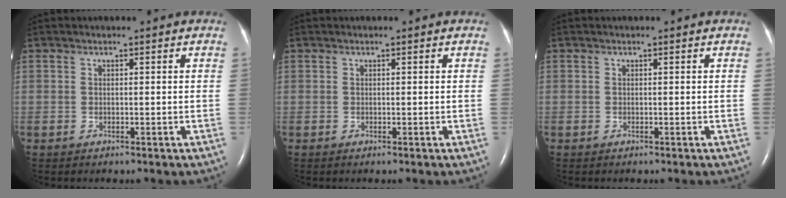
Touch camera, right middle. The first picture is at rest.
{"total": 0.0}
{"total": 0.0}